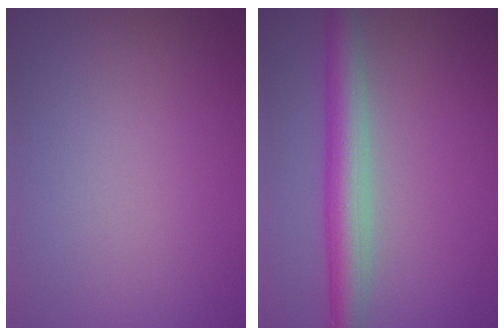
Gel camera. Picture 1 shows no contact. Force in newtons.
{"total": 5.0, "press": 5.0, "slide": 0.1}